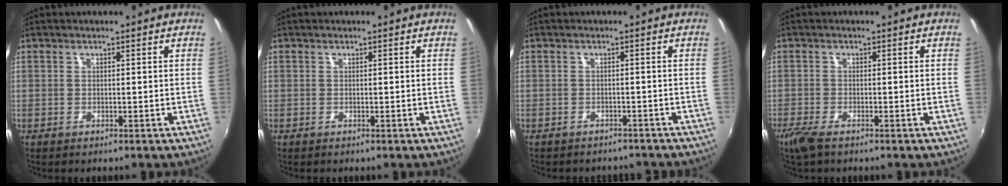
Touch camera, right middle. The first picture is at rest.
{"total": 0.0}
{"total": 5.7, "force": [-5.2, 1.8, 1.6], "torque": [-0.038, -0.013, -0.066]}
{"total": 3.7, "force": [-2.7, 0.8, 2.4], "torque": [-0.061, -0.013, -0.054]}